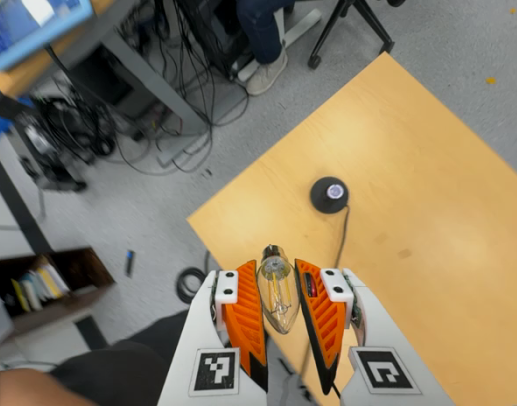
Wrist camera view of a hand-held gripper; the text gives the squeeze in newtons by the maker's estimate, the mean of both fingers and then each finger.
{"total": 11.9, "left": 11.5, "right": 12.3}